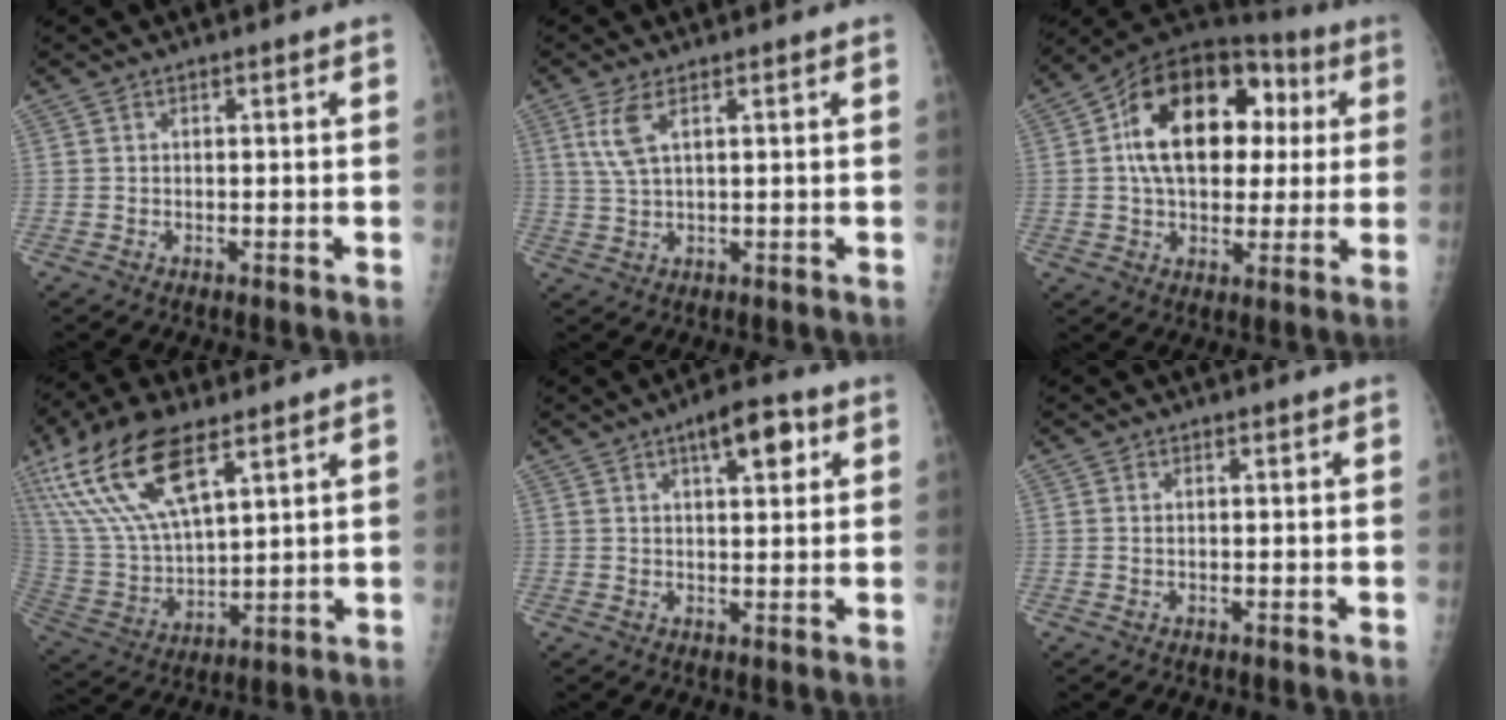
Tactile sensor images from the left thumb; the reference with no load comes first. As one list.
[{"total": 4.7, "force": [2.1, 1.3, 4.0], "torque": [-0.103, -0.006, 0.050]}, {"total": 21.3, "force": [4.0, 13.8, 15.8], "torque": [-0.221, 0.025, 0.057]}, {"total": 19.8, "force": [10.9, 8.0, 14.5], "torque": [-0.293, -0.028, 0.219]}, {"total": 7.4, "force": [3.5, 2.8, 5.9], "torque": [-0.069, -0.005, 0.047]}, {"total": 0.8, "force": [0.2, 0.3, 0.7], "torque": [-0.019, 0.003, 0.008]}]